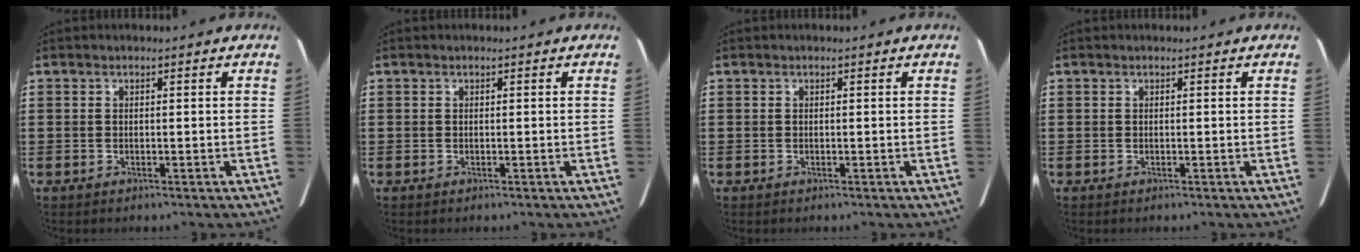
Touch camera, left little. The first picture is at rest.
{"total": 0.0}
{"total": 0.0}
{"total": 0.0}